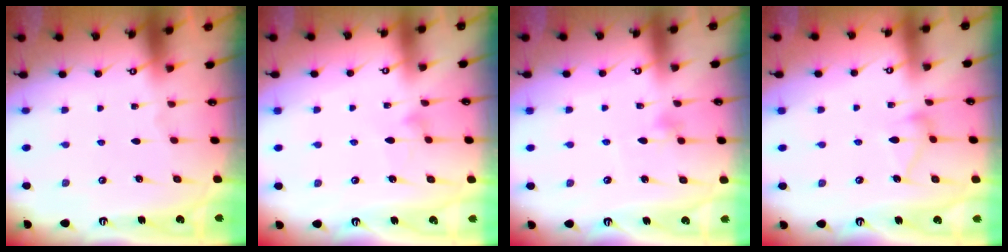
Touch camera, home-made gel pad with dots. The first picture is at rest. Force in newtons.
{"total": 5.4, "press": 5.4, "slide": 0.4}
{"total": 5.3, "press": 5.2, "slide": 0.7}
{"total": 8.6, "press": 8.5, "slide": 0.3}